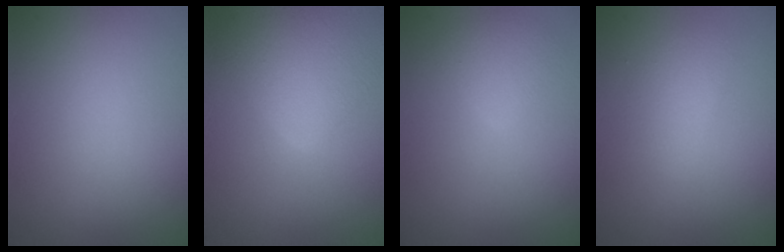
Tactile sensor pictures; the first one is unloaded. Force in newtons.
{"total": 6.0, "press": 6.0, "slide": 0.1}
{"total": 2.0, "press": 2.0, "slide": 0.1}
{"total": 1.8, "press": 1.8, "slide": 0.1}